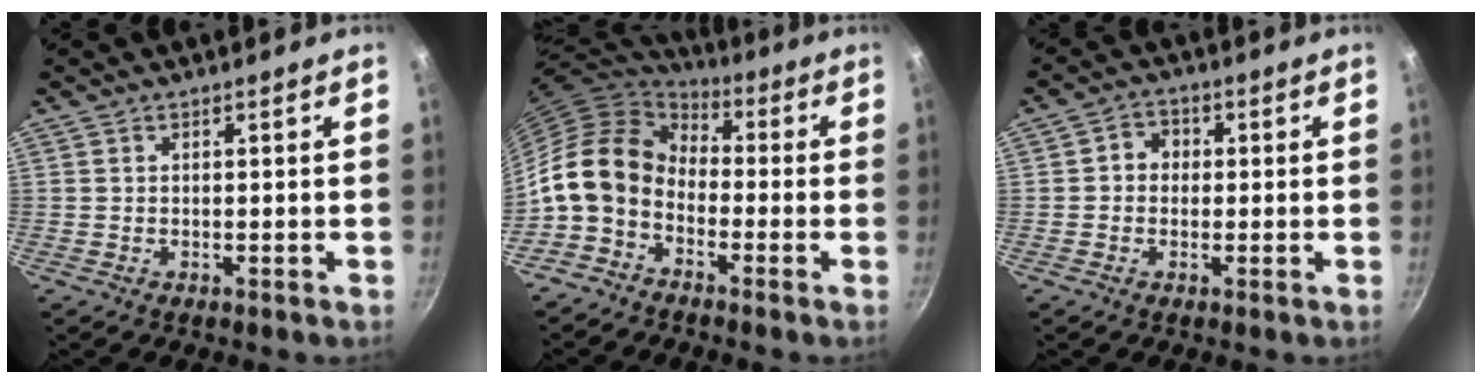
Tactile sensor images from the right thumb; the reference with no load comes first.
{"total": 12.9, "force": [-2.8, 9.6, 8.1], "torque": [-0.128, 0.046, -0.075]}
{"total": 3.8, "force": [0.2, 3.4, 1.7], "torque": [-0.004, 0.008, -0.006]}